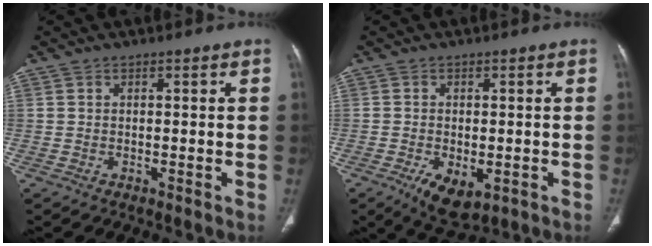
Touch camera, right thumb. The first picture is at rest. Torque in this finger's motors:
{"motor_torque": [-0.34, 0.44, 0.62, 0.19, 0.13]}